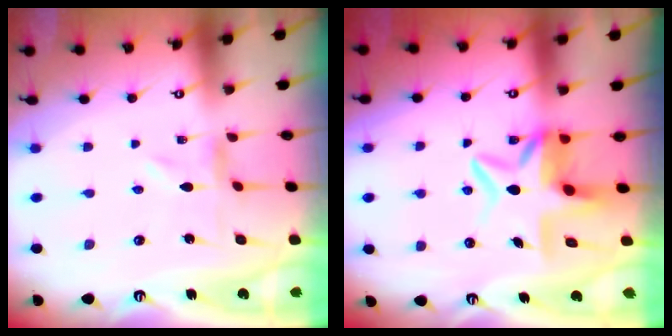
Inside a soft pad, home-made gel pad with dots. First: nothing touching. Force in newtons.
{"total": 9.4, "press": 9.4, "slide": 1.2}